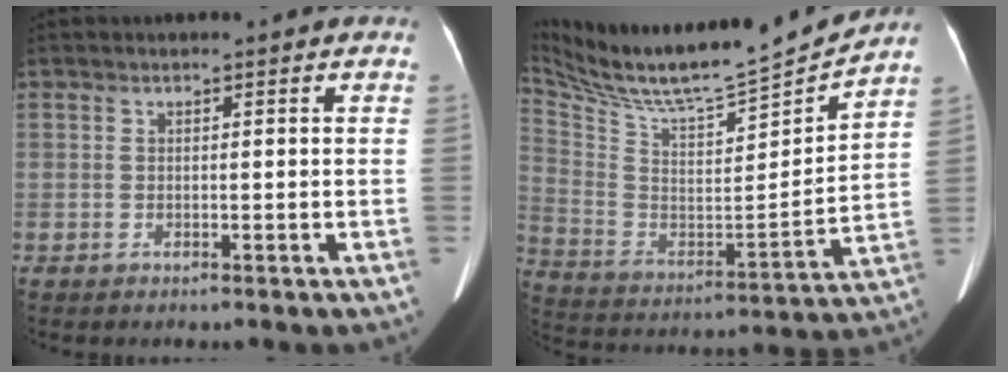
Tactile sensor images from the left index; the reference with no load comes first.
{"total": 21.2, "force": [19.6, 0.0, 8.0], "torque": [-0.168, -0.049, 0.324]}